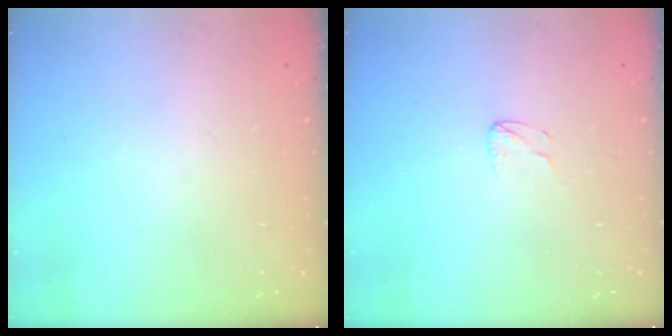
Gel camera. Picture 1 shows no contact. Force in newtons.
{"total": 3.3, "press": 3.3, "slide": 0.3}